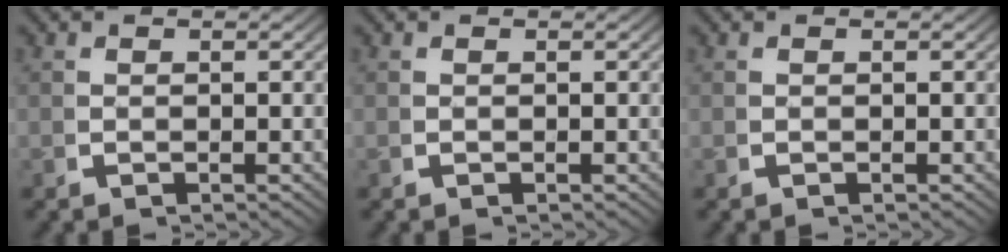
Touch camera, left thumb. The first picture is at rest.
{"total": 0.0}
{"total": 0.0}